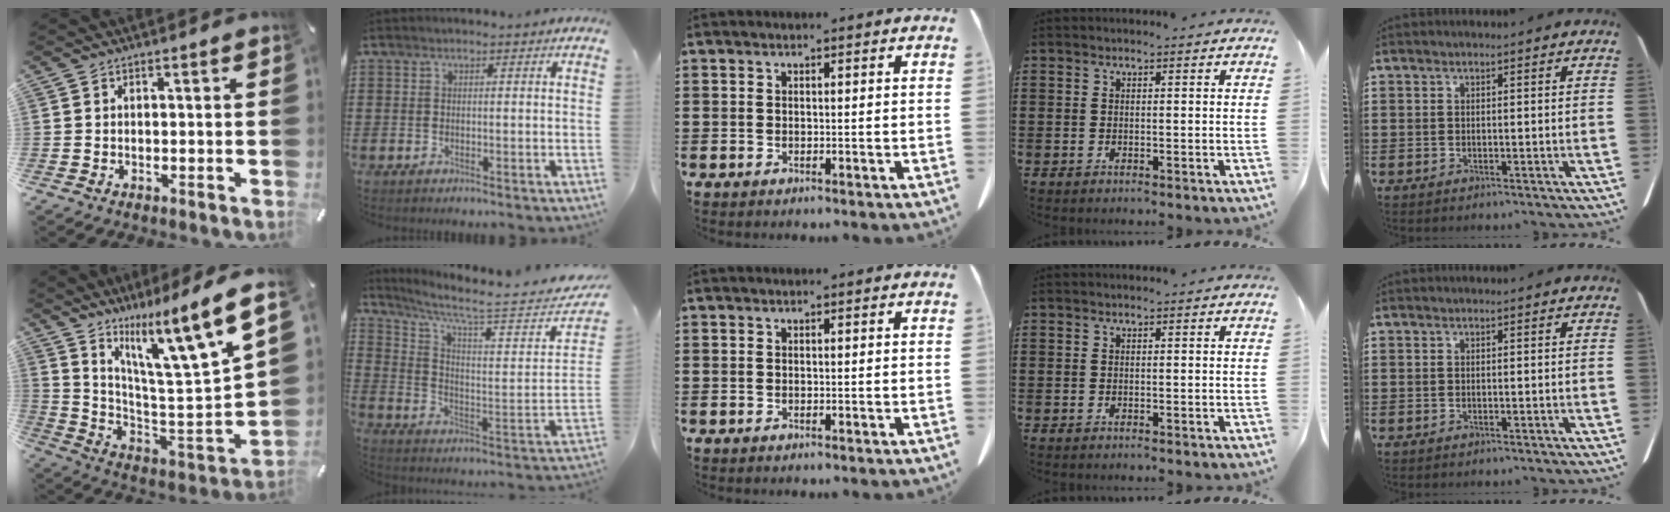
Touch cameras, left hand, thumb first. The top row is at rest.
{"thumb": {"total": 16.3, "force": [12.1, 2.3, 10.6], "torque": [-0.170, -0.107, 0.185]}, "index": {"total": 6.3, "force": [5.4, 0.2, 3.1], "torque": [-0.081, -0.062, 0.085]}}